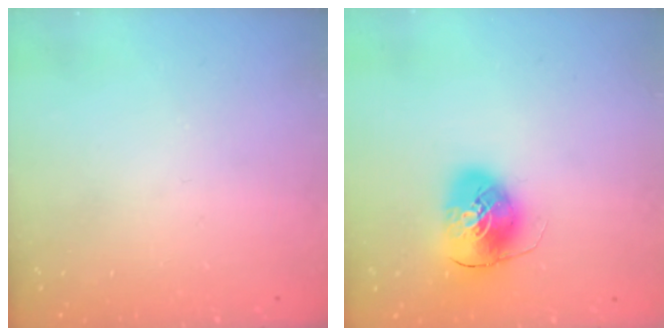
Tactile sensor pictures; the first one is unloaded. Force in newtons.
{"total": 9.5, "press": 9.4, "slide": 1.5}